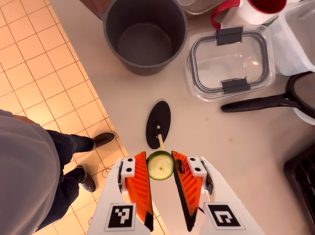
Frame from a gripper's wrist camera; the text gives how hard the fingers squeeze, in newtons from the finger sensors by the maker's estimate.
{"total": 9.2, "left": 9.0, "right": 9.4}